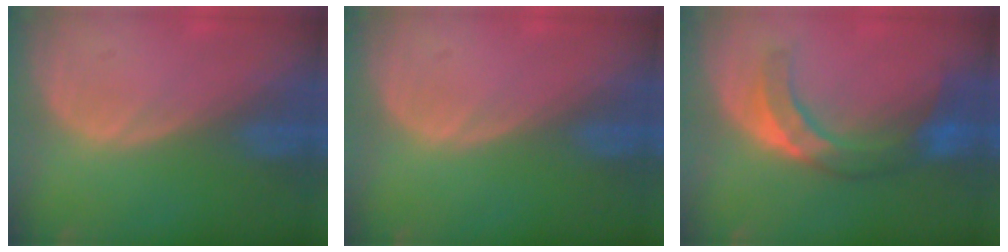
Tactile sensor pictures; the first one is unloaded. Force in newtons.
{"total": 0.0}
{"total": 7.6, "press": 7.5, "slide": 1.3}